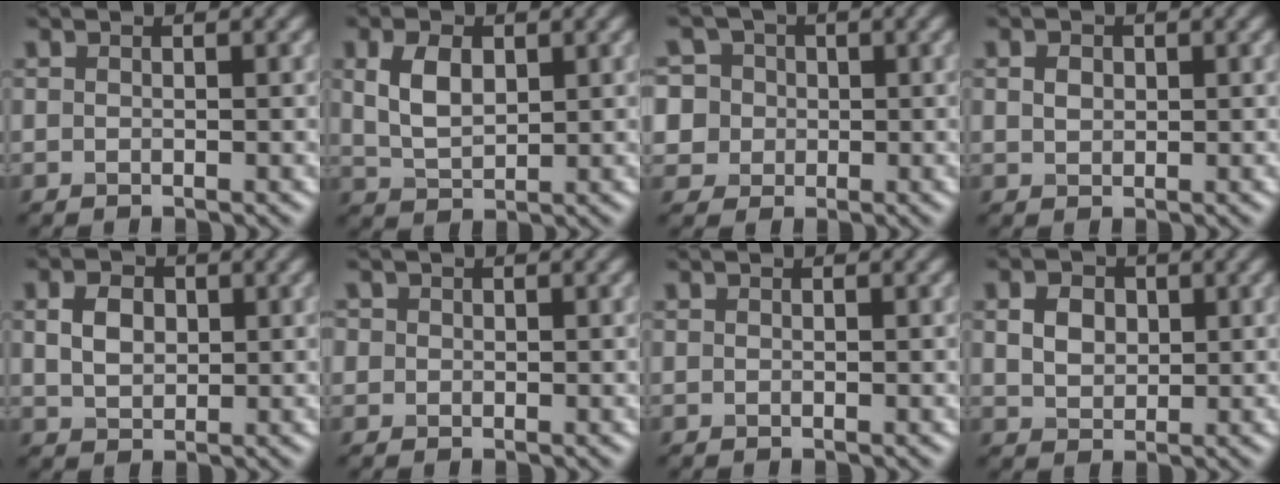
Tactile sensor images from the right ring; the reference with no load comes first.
{"total": 3.9, "force": [1.2, 2.4, 2.8], "torque": [-0.067, 0.003, 0.026]}
{"total": 7.5, "force": [1.9, 6.8, 2.6], "torque": [-0.056, 0.037, 0.007]}
{"total": 1.4, "force": [0.4, 1.1, 0.8], "torque": [-0.014, 0.002, 0.007]}
{"total": 3.0, "force": [0.7, 2.2, 1.9], "torque": [-0.041, 0.003, 0.013]}
{"total": 1.2, "force": [0.3, 1.1, 0.3], "torque": [-0.001, 0.001, -0.004]}
{"total": 0.0}
{"total": 2.8, "force": [0.8, 2.1, 1.6], "torque": [-0.034, 0.000, 0.012]}